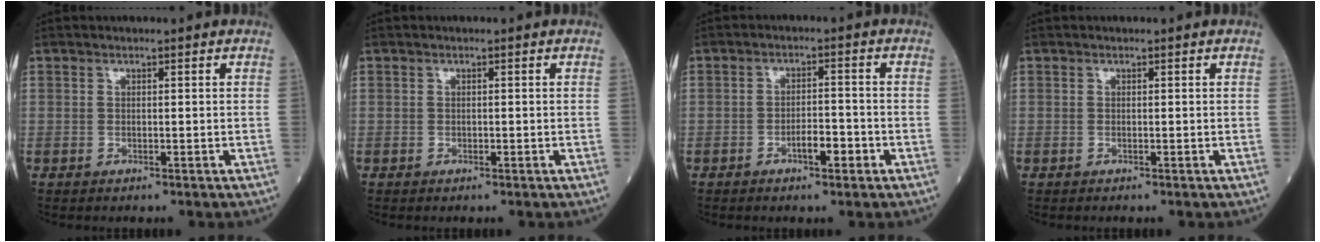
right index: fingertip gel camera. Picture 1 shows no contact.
{"total": 0.0}
{"total": 3.6, "force": [-1.9, 1.1, 3.0], "torque": [-0.046, 0.005, -0.032]}
{"total": 0.0}